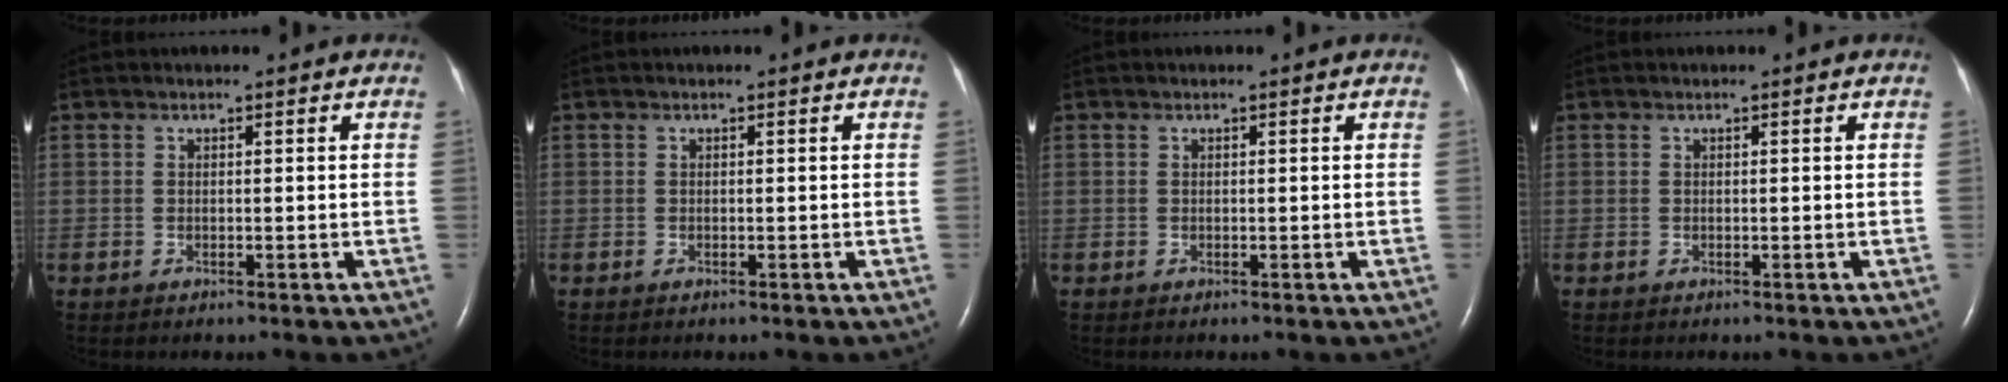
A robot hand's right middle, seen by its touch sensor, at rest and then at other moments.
{"total": 0.0}
{"total": 0.0}
{"total": 0.0}